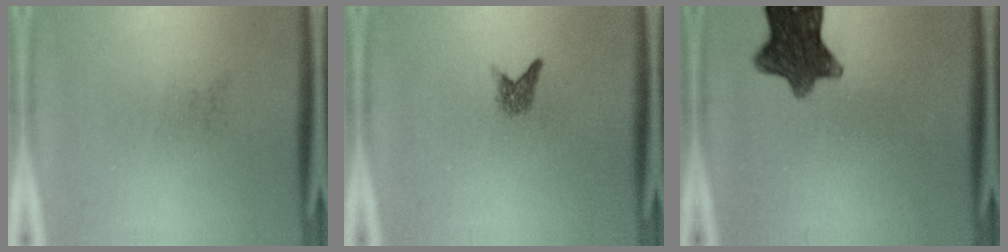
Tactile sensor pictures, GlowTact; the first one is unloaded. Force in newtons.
{"total": 1.5}
{"total": 10.2}